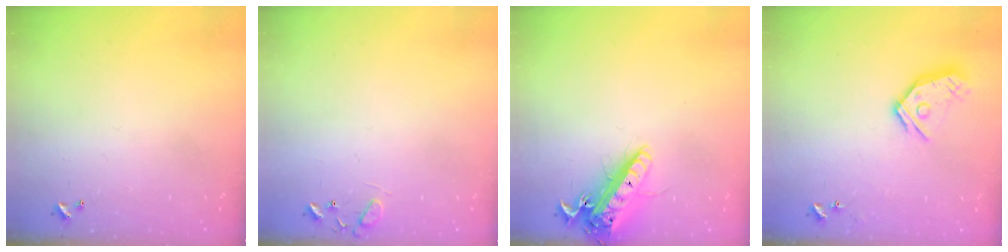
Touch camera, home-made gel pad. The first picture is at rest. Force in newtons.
{"total": 9.0, "press": 9.0, "slide": 0.6}
{"total": 16.4, "press": 16.0, "slide": 3.4}
{"total": 13.2, "press": 13.1, "slide": 1.6}